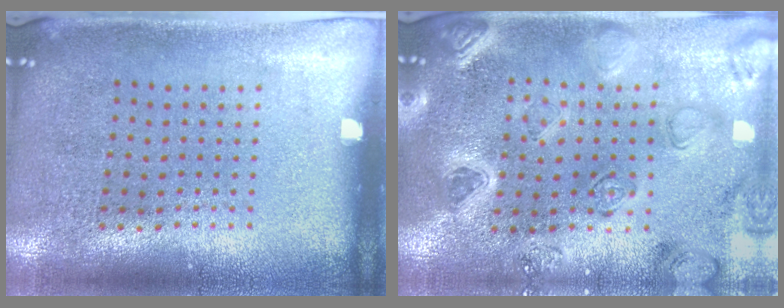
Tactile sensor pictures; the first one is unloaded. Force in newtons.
{"total": 2.2, "press": 2.2, "slide": 0.3}